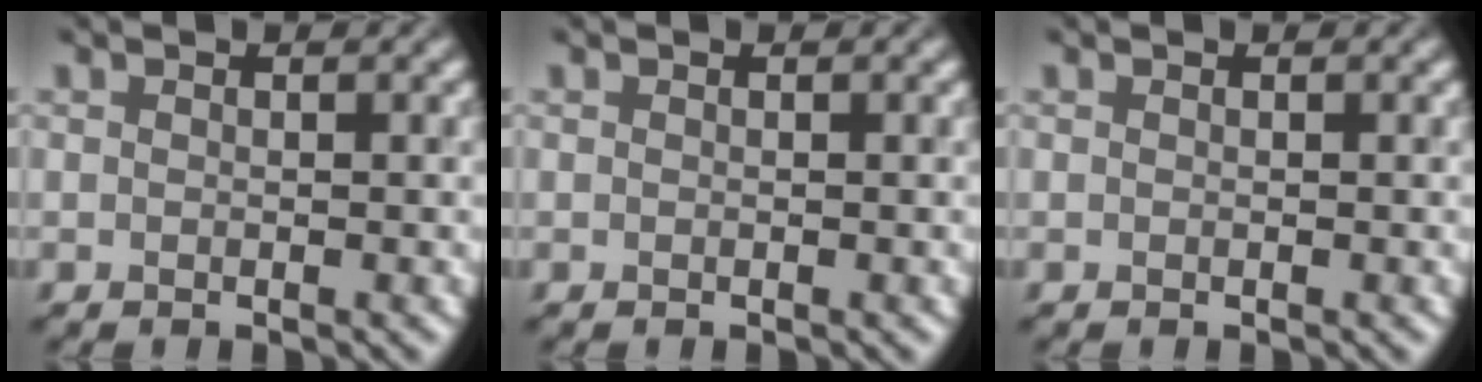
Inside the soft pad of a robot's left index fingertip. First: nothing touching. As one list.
[{"total": 0.0}, {"total": 0.0}]